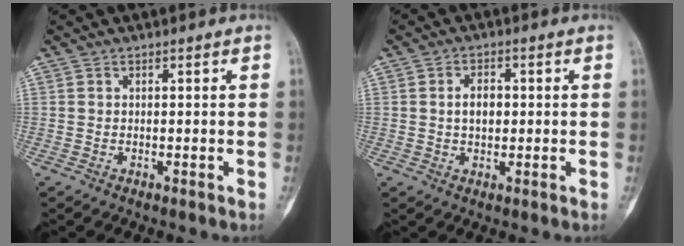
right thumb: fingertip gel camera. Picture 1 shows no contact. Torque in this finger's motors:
{"motor_torque": [0.80, 0.57, 0.24, -0.24, 0.22]}